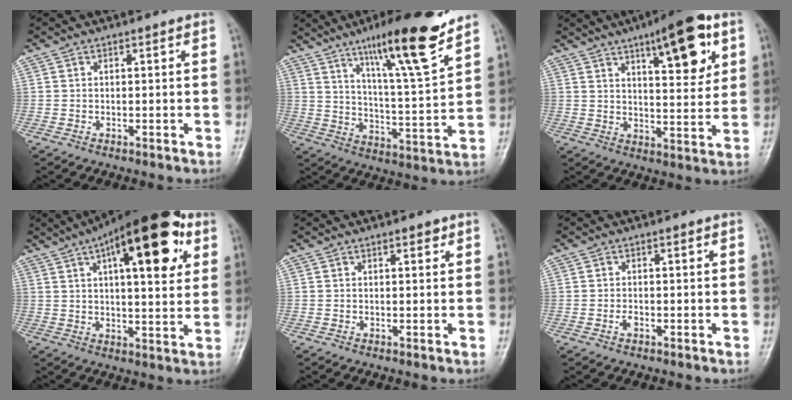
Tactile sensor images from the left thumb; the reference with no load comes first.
{"total": 17.5, "force": [12.0, 2.1, 12.6], "torque": [-0.183, -0.070, 0.195]}
{"total": 14.3, "force": [7.1, 4.6, 11.6], "torque": [-0.136, -0.030, 0.100]}
{"total": 21.1, "force": [9.0, 8.0, 17.4], "torque": [-0.230, -0.006, 0.127]}
{"total": 1.3, "force": [0.8, 0.6, 0.8], "torque": [-0.005, -0.002, 0.009]}
{"total": 1.1, "force": [-0.5, 0.6, 0.8], "torque": [-0.014, 0.000, -0.011]}